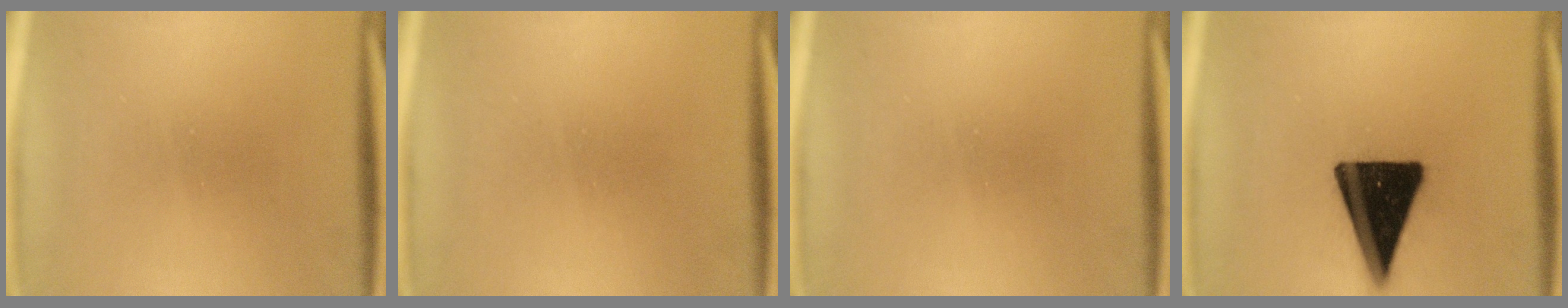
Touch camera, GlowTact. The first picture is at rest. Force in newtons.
{"total": 1.6}
{"total": 0.0}
{"total": 19.4}